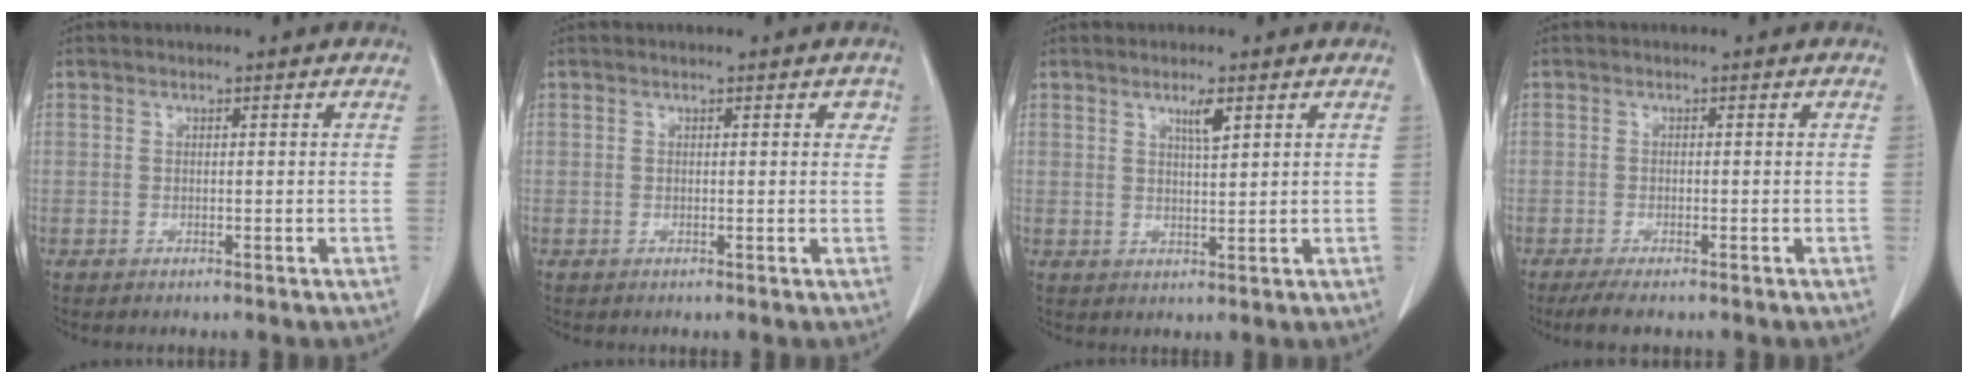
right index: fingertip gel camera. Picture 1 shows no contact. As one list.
[{"total": 1.5, "force": [0.8, 0.8, 1.0], "torque": [-0.002, 0.003, 0.006]}, {"total": 2.8, "force": [1.7, 0.3, 2.3], "torque": [-0.041, -0.004, 0.028]}, {"total": 3.1, "force": [-2.4, 0.5, 1.9], "torque": [-0.035, -0.009, -0.039]}]